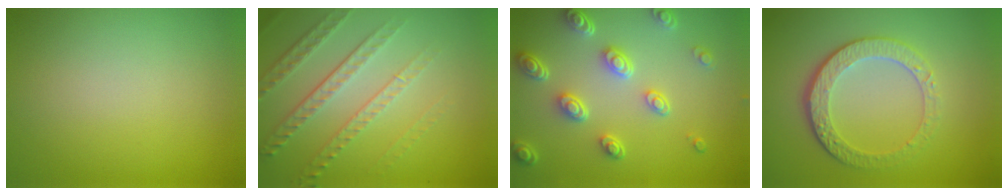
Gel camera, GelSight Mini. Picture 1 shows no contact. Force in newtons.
{"total": 5.0, "press": 3.5, "slide": 3.7}
{"total": 5.0, "press": 3.7, "slide": 3.3}
{"total": 4.5, "press": 3.3, "slide": 3.1}